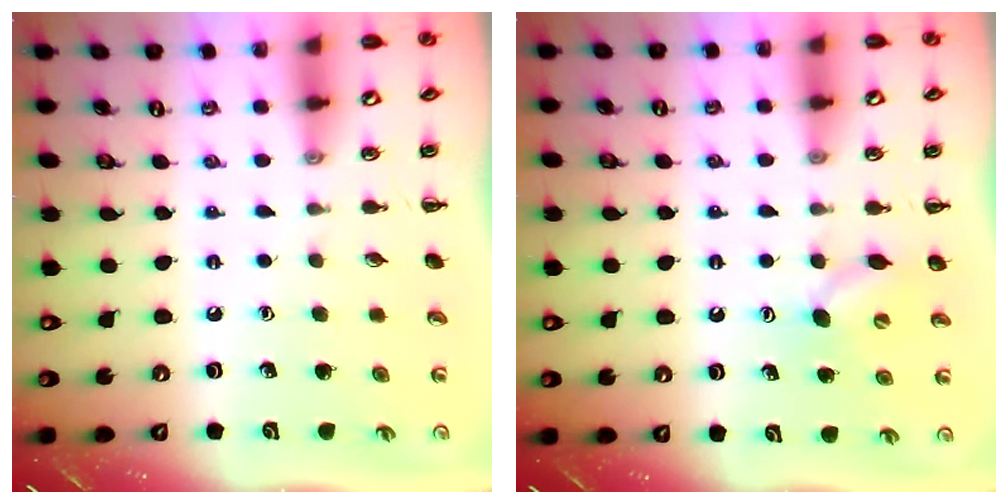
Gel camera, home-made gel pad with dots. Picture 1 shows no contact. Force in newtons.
{"total": 6.6, "press": 6.5, "slide": 1.5}